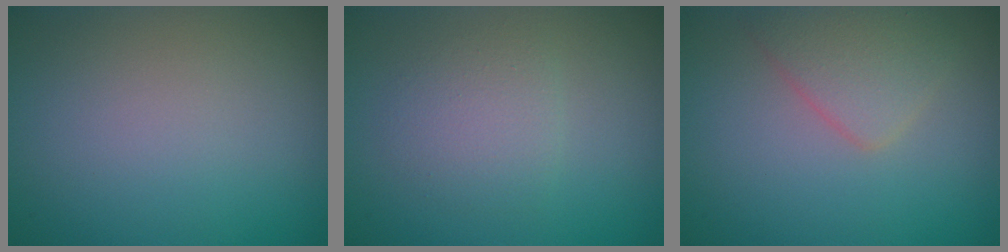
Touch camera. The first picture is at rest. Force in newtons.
{"total": 2.3, "press": 2.3, "slide": 0.1}
{"total": 2.7, "press": 2.7, "slide": 0.1}